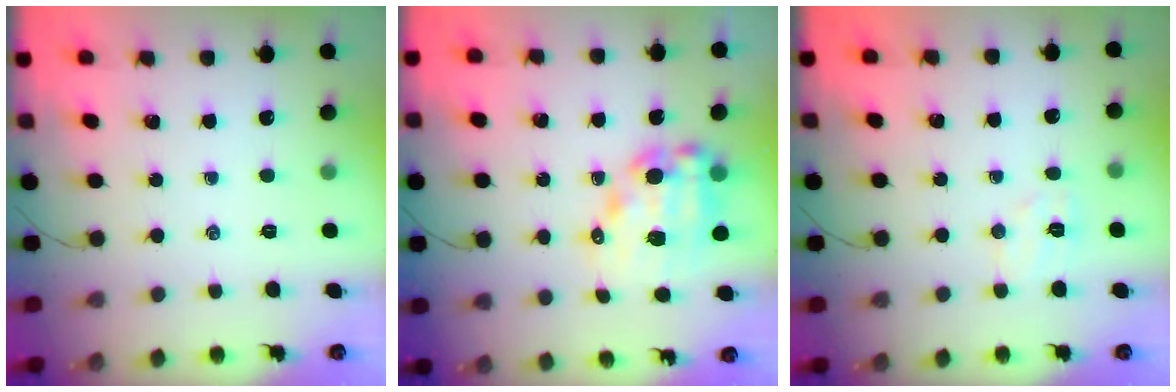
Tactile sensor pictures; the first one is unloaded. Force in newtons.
{"total": 11.5, "press": 11.2, "slide": 2.6}
{"total": 6.3, "press": 6.2, "slide": 1.0}